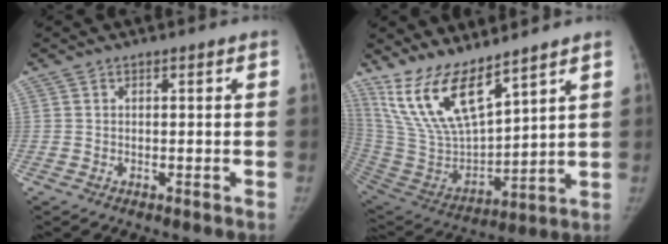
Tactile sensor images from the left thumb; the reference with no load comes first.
{"total": 16.6, "force": [11.9, 5.2, 10.3], "torque": [-0.177, -0.065, 0.252]}